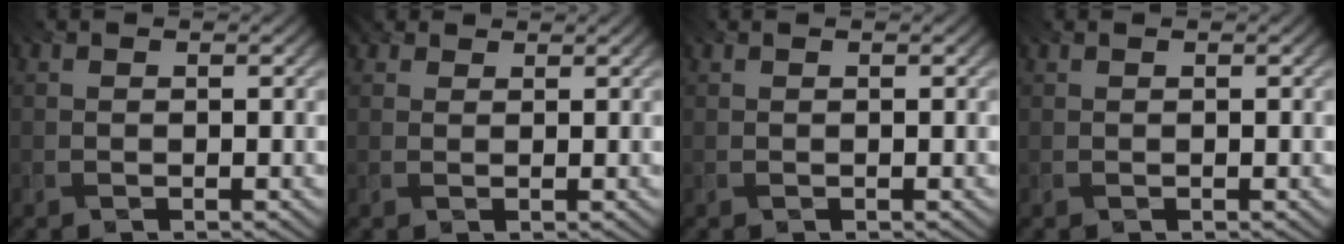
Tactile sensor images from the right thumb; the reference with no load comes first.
{"total": 2.2, "force": [1.6, 1.2, 0.8], "torque": [-0.019, 0.003, 0.028]}
{"total": 0.0}
{"total": 0.0}